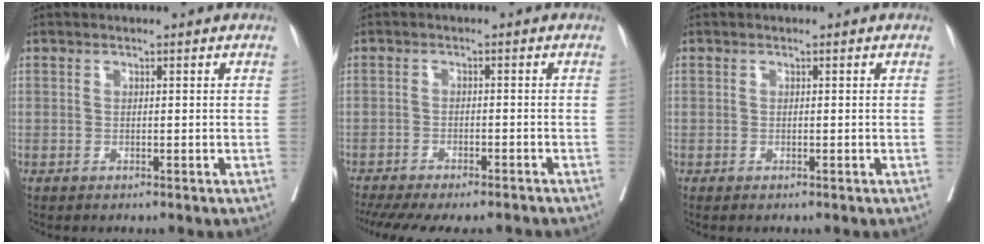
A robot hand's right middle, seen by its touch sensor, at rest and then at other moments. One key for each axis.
{"total": 14.9, "fx": -12.8, "fy": 3.2, "fz": 7.1, "tx": -0.157, "ty": -0.023, "tz": -0.172}
{"total": 0.6, "fx": 0.3, "fy": -0.5, "fz": 0.3, "tx": -0.005, "ty": -0.004, "tz": 0.002}